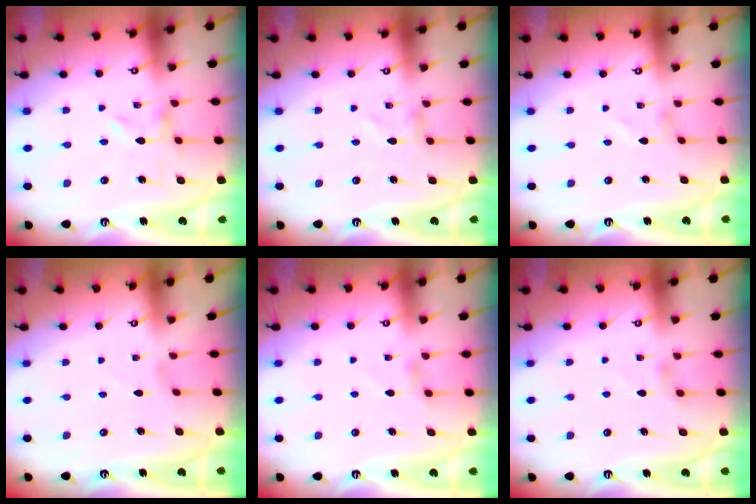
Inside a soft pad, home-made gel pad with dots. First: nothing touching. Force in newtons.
{"total": 0.5, "press": 0.5, "slide": 0.1}
{"total": 1.3, "press": 1.3, "slide": 0.1}
{"total": 1.1, "press": 1.1, "slide": 0.1}
{"total": 1.8, "press": 1.8, "slide": 0.4}
{"total": 1.3, "press": 1.3, "slide": 0.3}